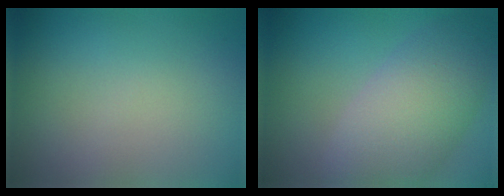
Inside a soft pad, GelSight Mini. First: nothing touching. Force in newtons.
{"total": 7.6, "press": 7.5, "slide": 0.6}